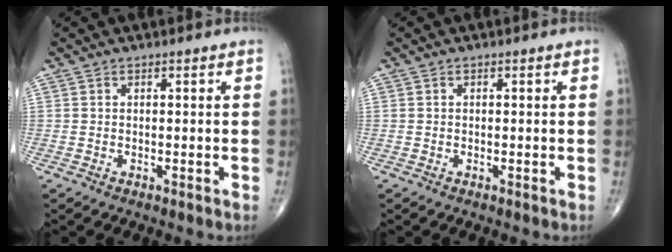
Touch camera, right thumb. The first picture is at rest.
{"total": 0.0}